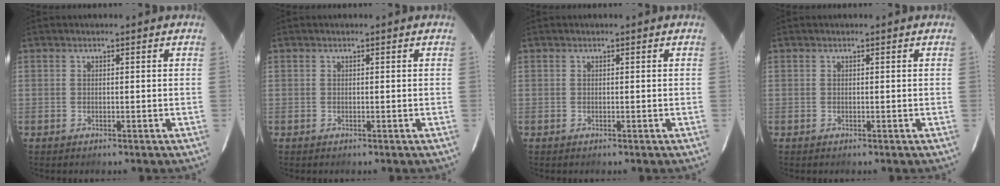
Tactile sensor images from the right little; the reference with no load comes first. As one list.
[{"total": 0.0}, {"total": 0.0}, {"total": 0.0}]